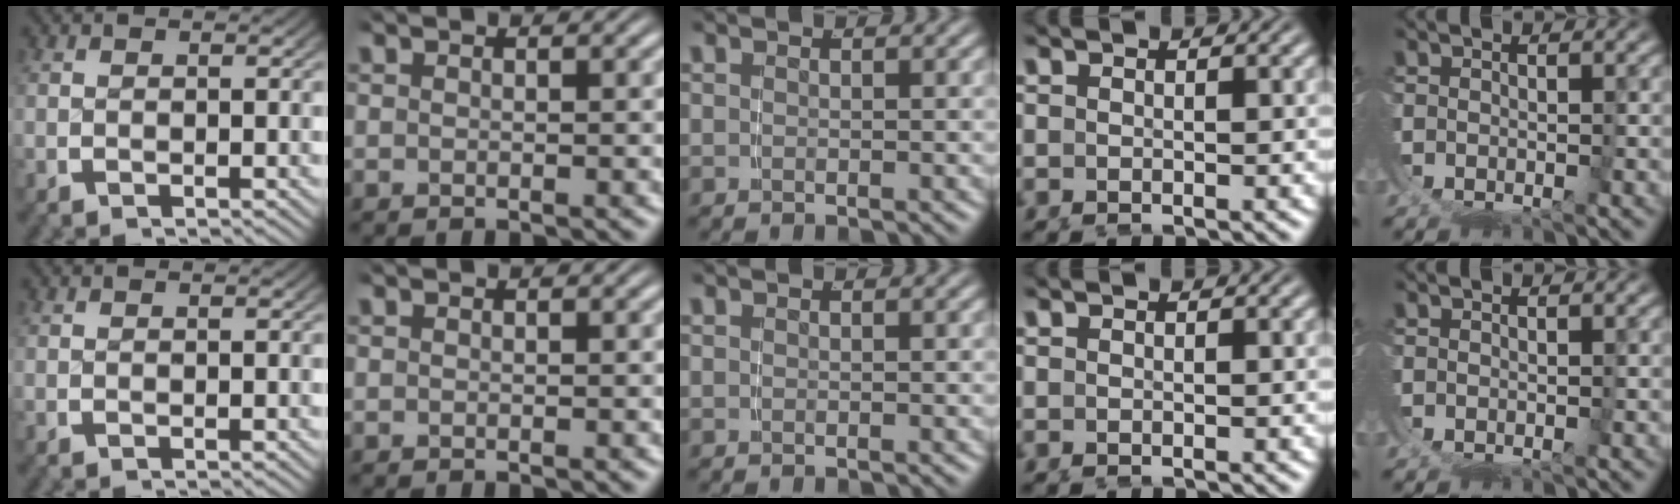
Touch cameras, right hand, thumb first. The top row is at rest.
{}